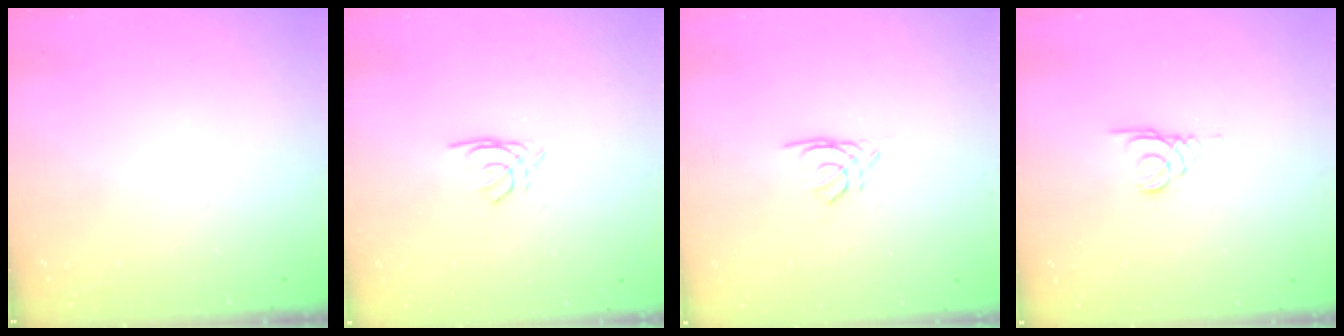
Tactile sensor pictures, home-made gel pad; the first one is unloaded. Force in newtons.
{"total": 1.1, "press": 1.1, "slide": 0.3}
{"total": 1.9, "press": 1.8, "slide": 0.5}
{"total": 1.0, "press": 1.0, "slide": 0.1}